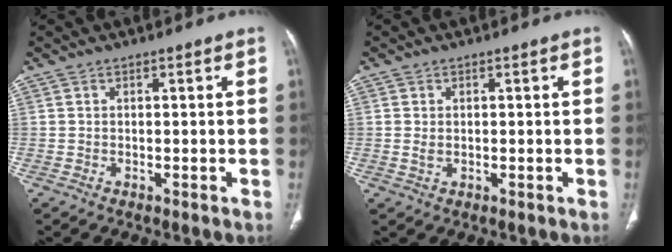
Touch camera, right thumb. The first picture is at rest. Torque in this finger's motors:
{"motor_torque": [-0.05, -0.06, -0.36, -0.05, -0.05]}